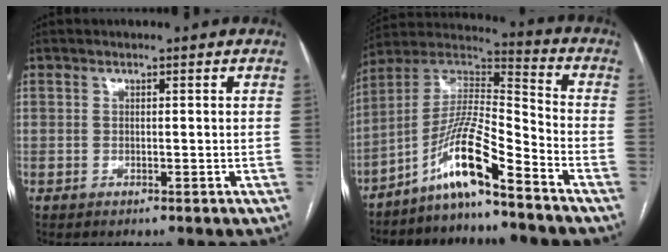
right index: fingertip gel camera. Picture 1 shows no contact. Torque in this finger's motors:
{"motor_torque": [1.50, -0.64, 0.43, 0.16]}